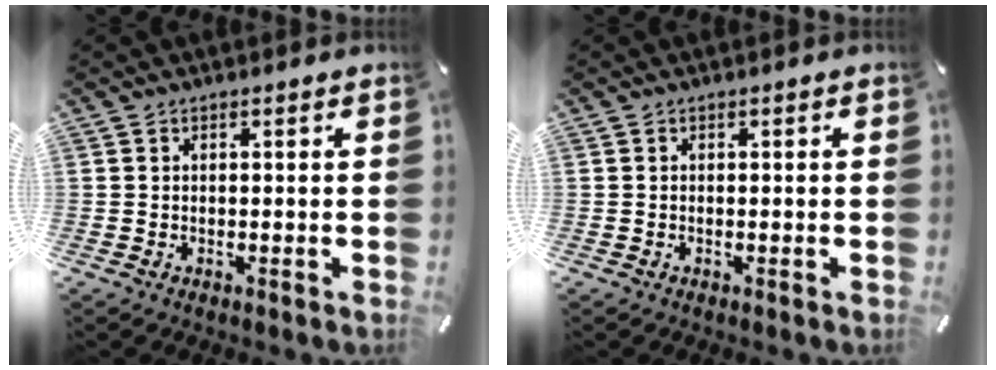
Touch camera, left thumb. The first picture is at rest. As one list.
[{"total": 0.0}]